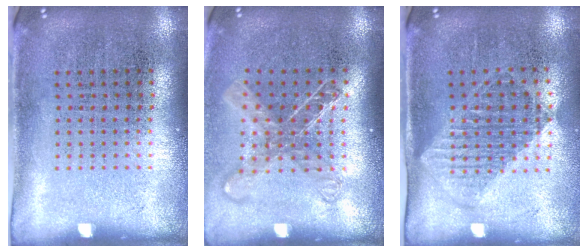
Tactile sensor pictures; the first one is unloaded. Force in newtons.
{"total": 1.5, "press": 1.2, "slide": 0.8}
{"total": 1.2, "press": 1.0, "slide": 0.5}